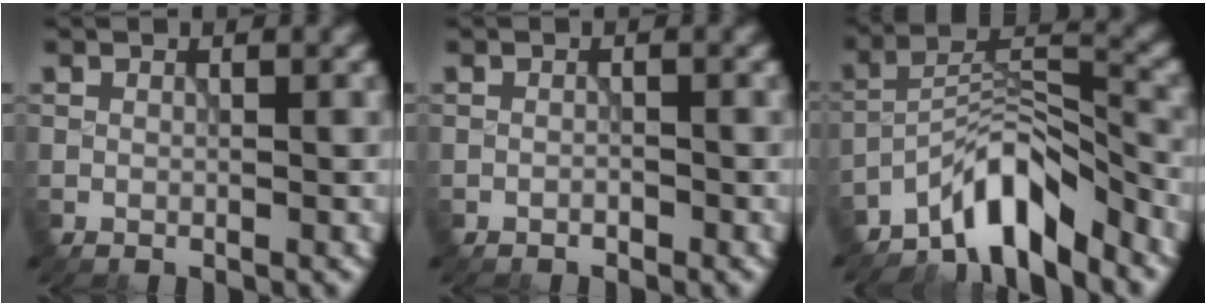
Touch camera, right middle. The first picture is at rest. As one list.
[{"total": 0.5, "force": [-0.5, 0.2, 0.1], "torque": [-0.002, 0.001, -0.008]}, {"total": 6.9, "force": [-5.6, 1.8, 3.6], "torque": [-0.052, 0.011, -0.107]}]